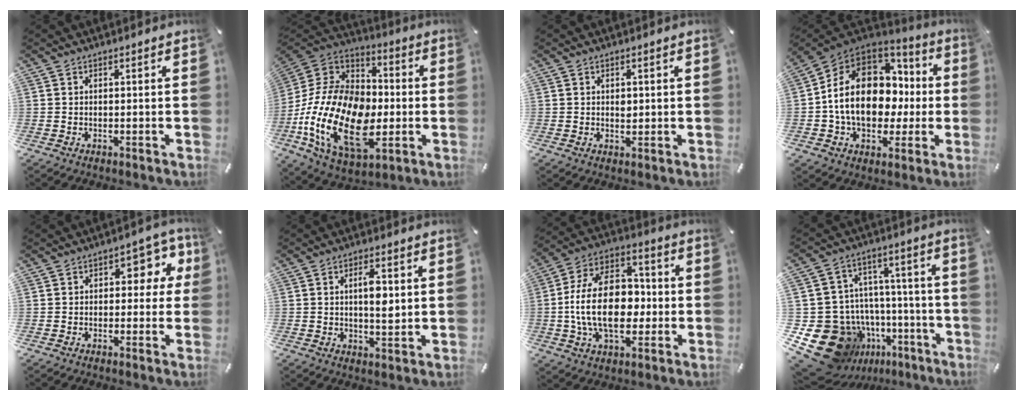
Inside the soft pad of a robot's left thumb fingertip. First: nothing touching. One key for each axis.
{"total": 25.9, "fx": -7.4, "fy": 16.0, "fz": 19.0, "tx": -0.416, "ty": 0.014, "tz": -0.122}
{"total": 1.4, "fx": 0.3, "fy": 1.1, "fz": 0.9, "tx": -0.013, "ty": -0.002, "tz": 0.005}
{"total": 18.3, "fx": 0.1, "fy": 14.1, "fz": 11.6, "tx": -0.222, "ty": 0.010, "tz": 0.009}
{"total": 7.8, "fx": 1.6, "fy": 5.0, "fz": 5.7, "tx": -0.066, "ty": -0.003, "tz": 0.021}
{"total": 6.1, "fx": 1.1, "fy": 2.6, "fz": 5.4, "tx": -0.085, "ty": -0.005, "tz": 0.014}
{"total": 19.8, "fx": -2.0, "fy": 13.0, "fz": 14.8, "tx": -0.284, "ty": 0.010, "tz": -0.039}
{"total": 20.9, "fx": -9.4, "fy": 16.5, "fz": 8.7, "tx": -0.140, "ty": 0.044, "tz": -0.107}